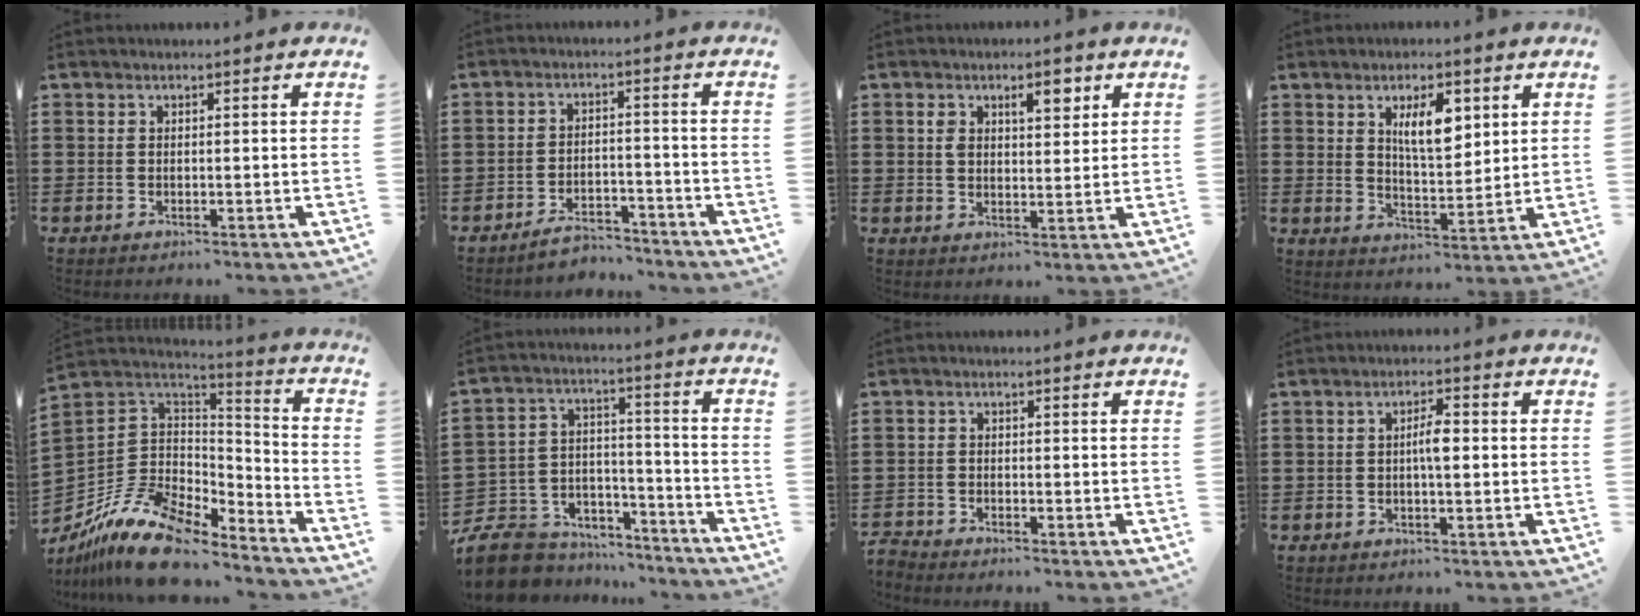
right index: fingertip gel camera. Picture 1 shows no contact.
{"total": 4.0, "force": [-3.9, 0.7, 0.6], "torque": [-0.011, 0.010, -0.078]}
{"total": 4.6, "force": [2.1, 2.0, 3.5], "torque": [-0.059, 0.004, 0.031]}
{"total": 6.9, "force": [2.8, 2.8, 5.6], "torque": [-0.095, -0.001, 0.043]}
{"total": 14.6, "force": [-10.2, 7.3, 7.5], "torque": [-0.175, 0.032, -0.189]}
{"total": 8.2, "force": [-7.2, 3.9, 1.1], "torque": [-0.047, 0.012, -0.141]}
{"total": 2.0, "force": [-2.0, 0.2, -0.2], "torque": [-0.002, 0.002, -0.045]}
{"total": 3.2, "force": [-0.1, 0.9, 3.1], "torque": [-0.057, 0.002, -0.004]}